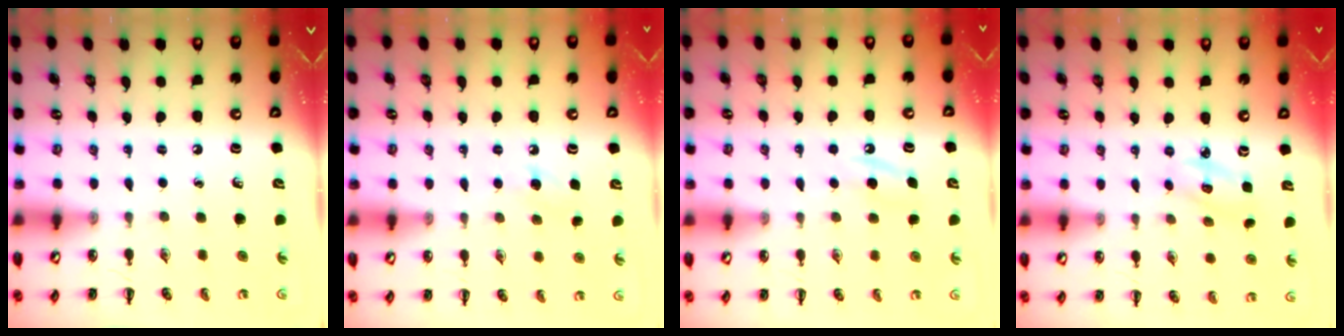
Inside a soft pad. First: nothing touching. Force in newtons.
{"total": 4.4, "press": 4.2, "slide": 1.2}
{"total": 5.3, "press": 5.0, "slide": 1.8}
{"total": 2.7, "press": 2.7, "slide": 0.4}